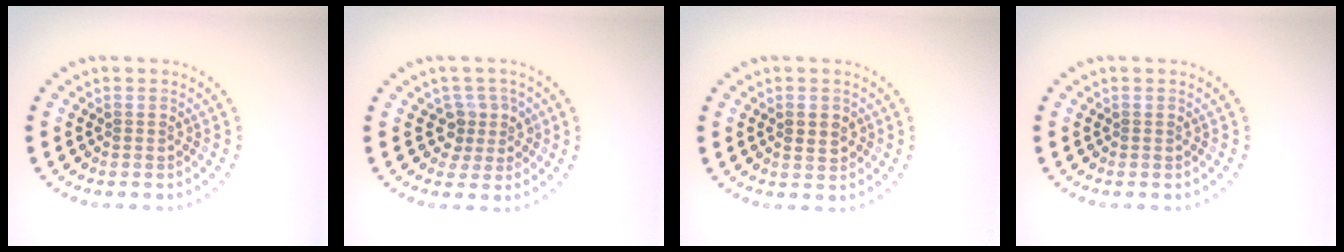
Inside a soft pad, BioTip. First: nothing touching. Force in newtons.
{"total": 2.5, "press": 1.9, "slide": 1.6}
{"total": 1.5, "press": 1.4, "slide": 0.3}
{"total": 0.0}